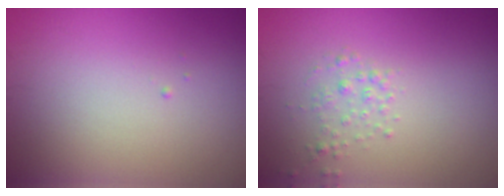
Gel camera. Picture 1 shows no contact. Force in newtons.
{"total": 1.3, "press": 1.2, "slide": 0.1}